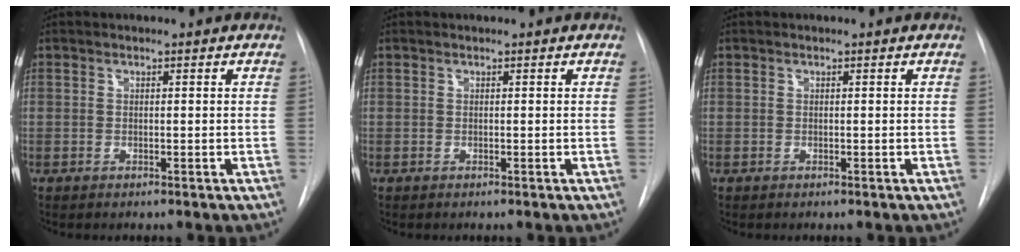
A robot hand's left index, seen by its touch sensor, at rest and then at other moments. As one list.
[{"total": 0.0}, {"total": 0.0}]